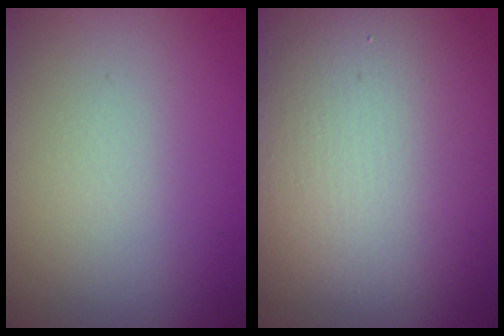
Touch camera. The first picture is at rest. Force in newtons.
{"total": 13.3, "press": 13.2, "slide": 1.3}